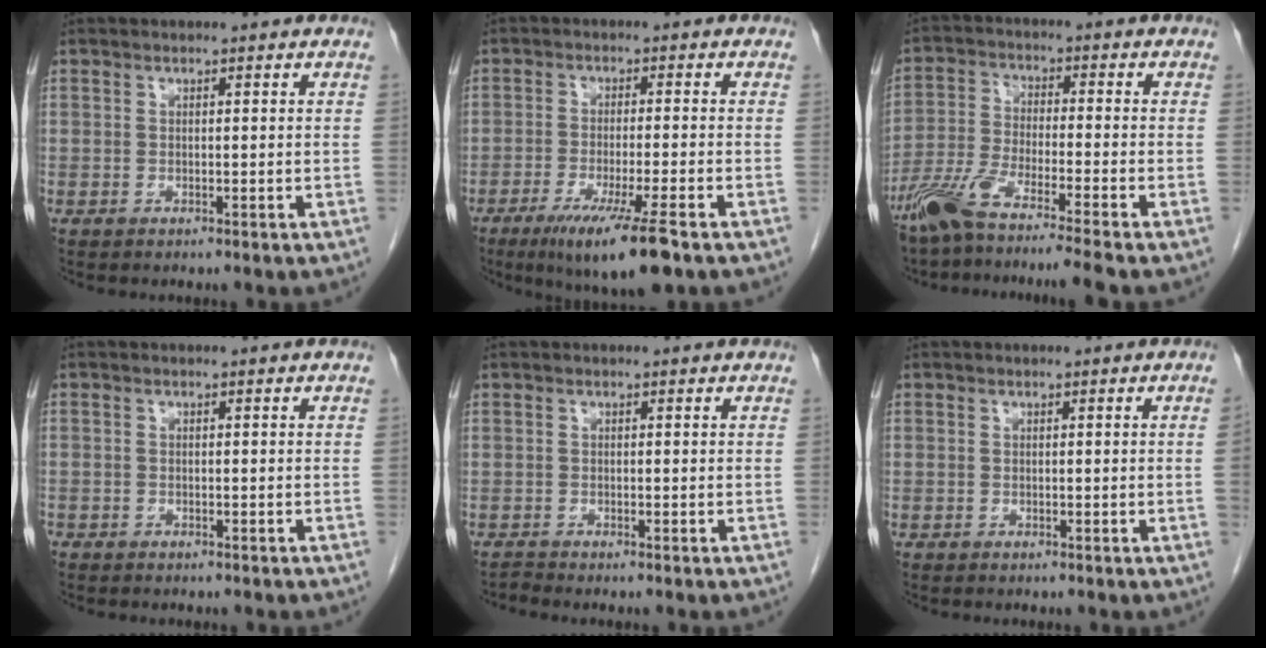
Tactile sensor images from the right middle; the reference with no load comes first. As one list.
[{"total": 10.0, "force": [-6.2, 0.0, 7.9], "torque": [-0.132, -0.028, -0.099]}, {"total": 10.2, "force": [-8.2, -1.1, 6.0], "torque": [-0.111, -0.030, -0.146]}, {"total": 1.4, "force": [-1.2, 0.7, 0.4], "torque": [-0.011, 0.000, -0.018]}, {"total": 0.8, "force": [-0.7, -0.3, -0.3], "torque": [0.002, -0.008, -0.014]}, {"total": 0.8, "force": [-0.2, -0.4, 0.7], "torque": [-0.001, 0.003, -0.005]}]